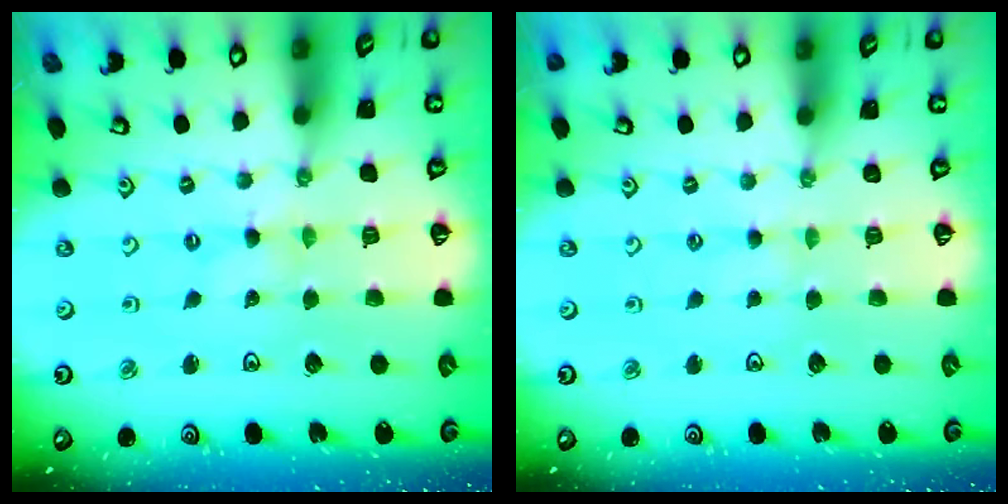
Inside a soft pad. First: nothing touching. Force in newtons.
{"total": 1.0, "press": 1.0, "slide": 0.2}